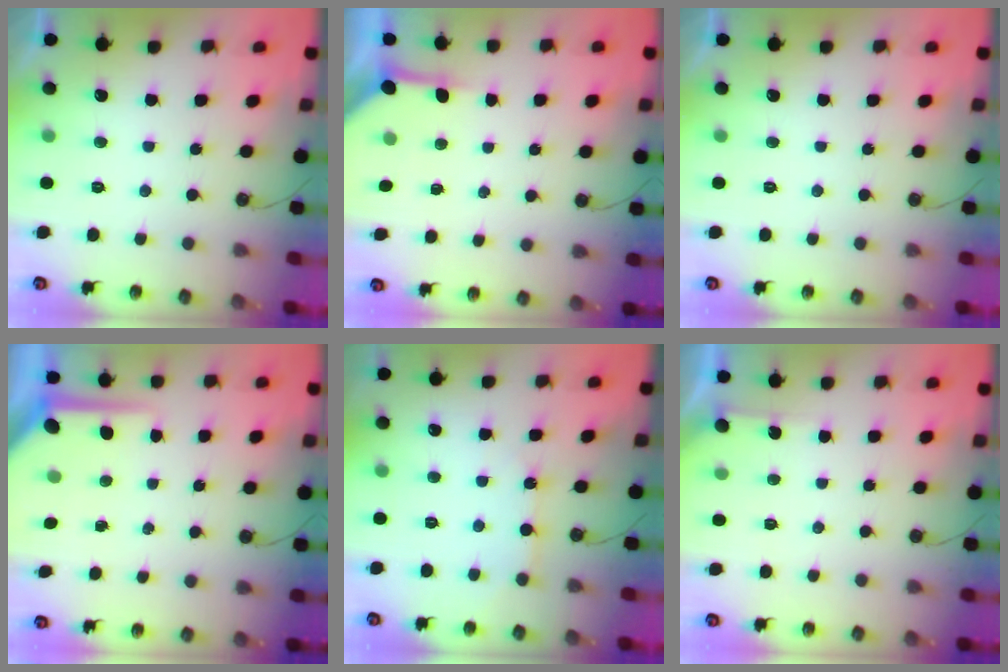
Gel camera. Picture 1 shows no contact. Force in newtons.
{"total": 3.9, "press": 3.8, "slide": 0.5}
{"total": 0.0}
{"total": 7.3, "press": 7.2, "slide": 0.8}
{"total": 4.9, "press": 4.9, "slide": 0.4}
{"total": 2.8, "press": 2.8, "slide": 0.3}